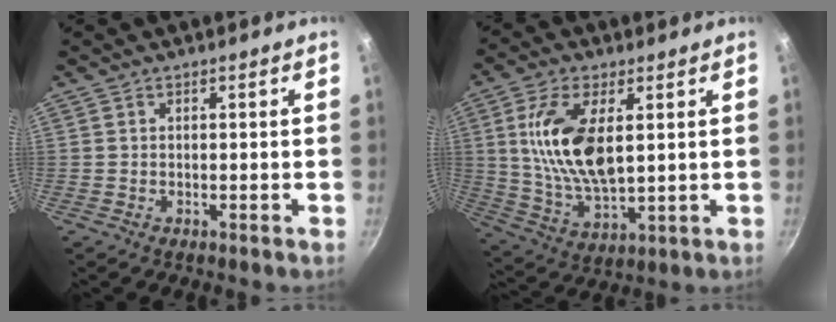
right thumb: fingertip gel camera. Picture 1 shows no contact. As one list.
[{"total": 14.9, "force": [3.3, 7.1, 12.7], "torque": [-0.241, -0.015, 0.069]}]